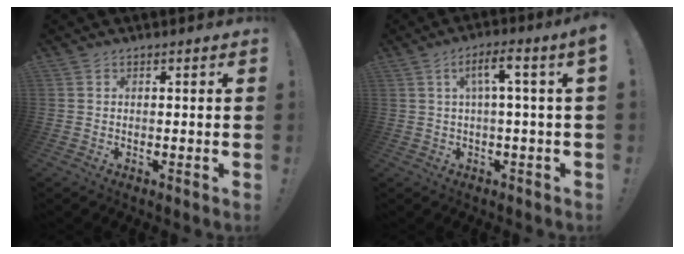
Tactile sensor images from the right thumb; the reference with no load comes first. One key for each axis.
{"total": 6.6, "fx": 1.2, "fy": -0.3, "fz": 6.5, "tx": -0.106, "ty": -0.003, "tz": 0.012}